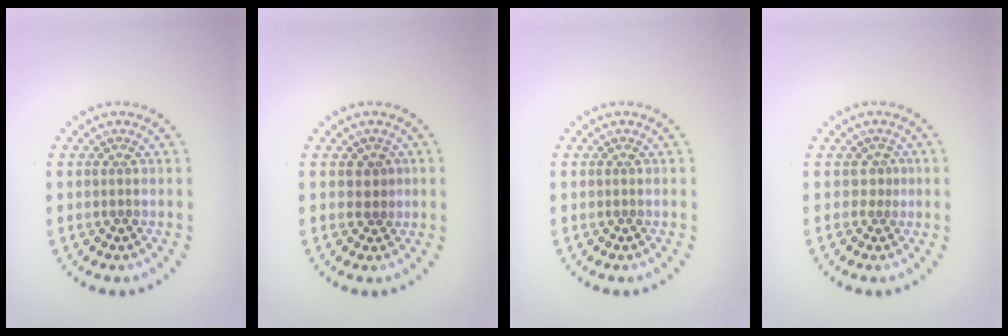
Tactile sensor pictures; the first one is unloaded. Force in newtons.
{"total": 1.3, "press": 1.1, "slide": 0.6}
{"total": 0.0}
{"total": 0.9, "press": 0.3, "slide": 0.9}